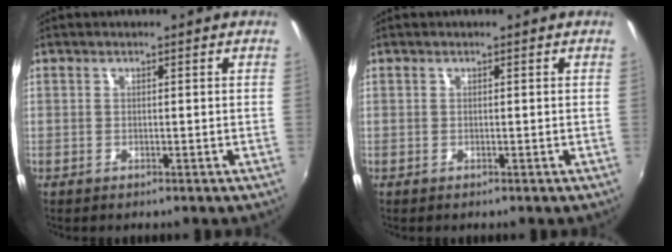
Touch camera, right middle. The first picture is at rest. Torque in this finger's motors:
{"motor_torque": [0.28, -0.24, 0.04, 0.00]}